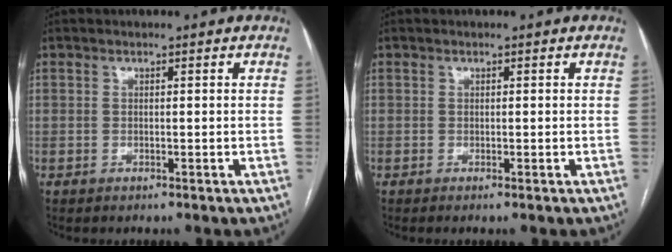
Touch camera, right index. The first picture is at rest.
{"total": 0.5, "force": [-0.2, 0.0, 0.5], "torque": [-0.010, 0.001, -0.002]}